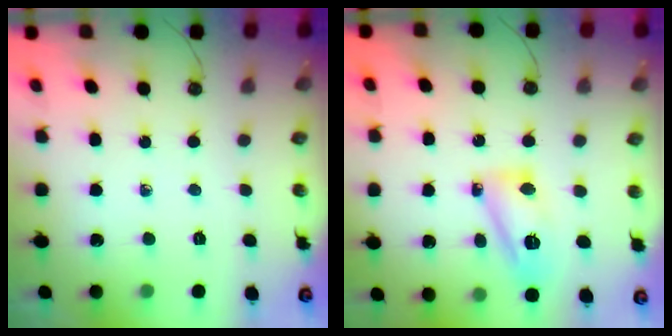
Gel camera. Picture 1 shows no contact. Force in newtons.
{"total": 12.4, "press": 12.3, "slide": 1.2}